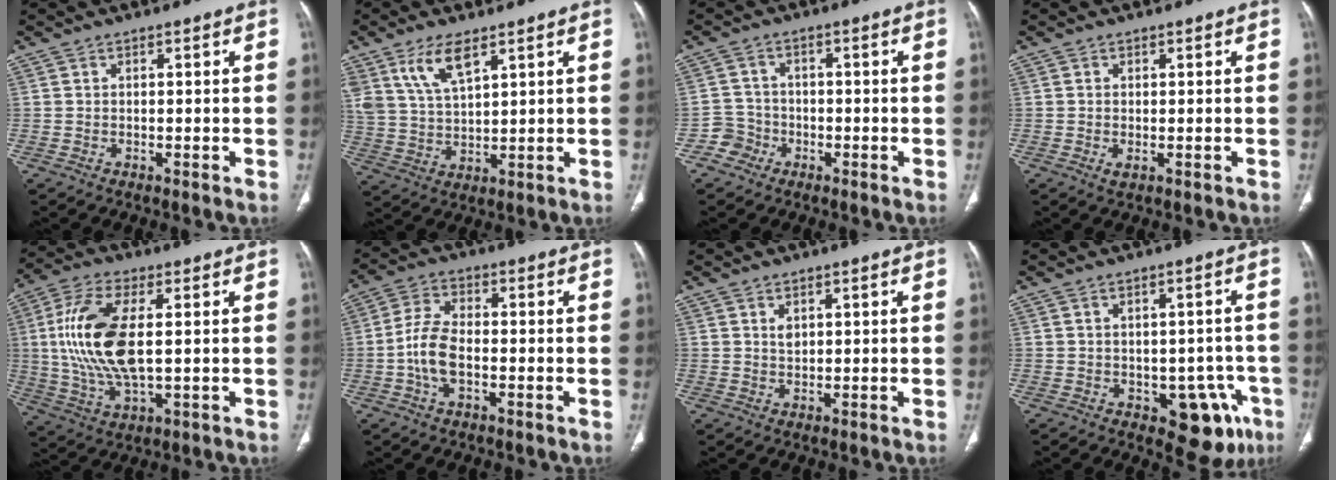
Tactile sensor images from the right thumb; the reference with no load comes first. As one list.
[{"total": 8.5, "force": [5.0, 3.4, 5.9], "torque": [-0.113, -0.021, 0.108]}, {"total": 3.7, "force": [-1.9, 3.1, -0.4], "torque": [0.027, 0.019, -0.042]}, {"total": 1.3, "force": [-0.5, 0.6, 1.1], "torque": [-0.025, -0.004, -0.006]}, {"total": 15.9, "force": [1.6, 6.9, 14.2], "torque": [-0.303, -0.003, 0.034]}, {"total": 7.6, "force": [-1.7, 3.9, 6.3], "torque": [-0.136, 0.018, -0.036]}, {"total": 1.6, "force": [0.7, 1.0, 1.0], "torque": [-0.012, -0.005, 0.016]}, {"total": 10.5, "force": [-4.6, 6.1, 7.2], "torque": [-0.044, 0.020, -0.049]}]